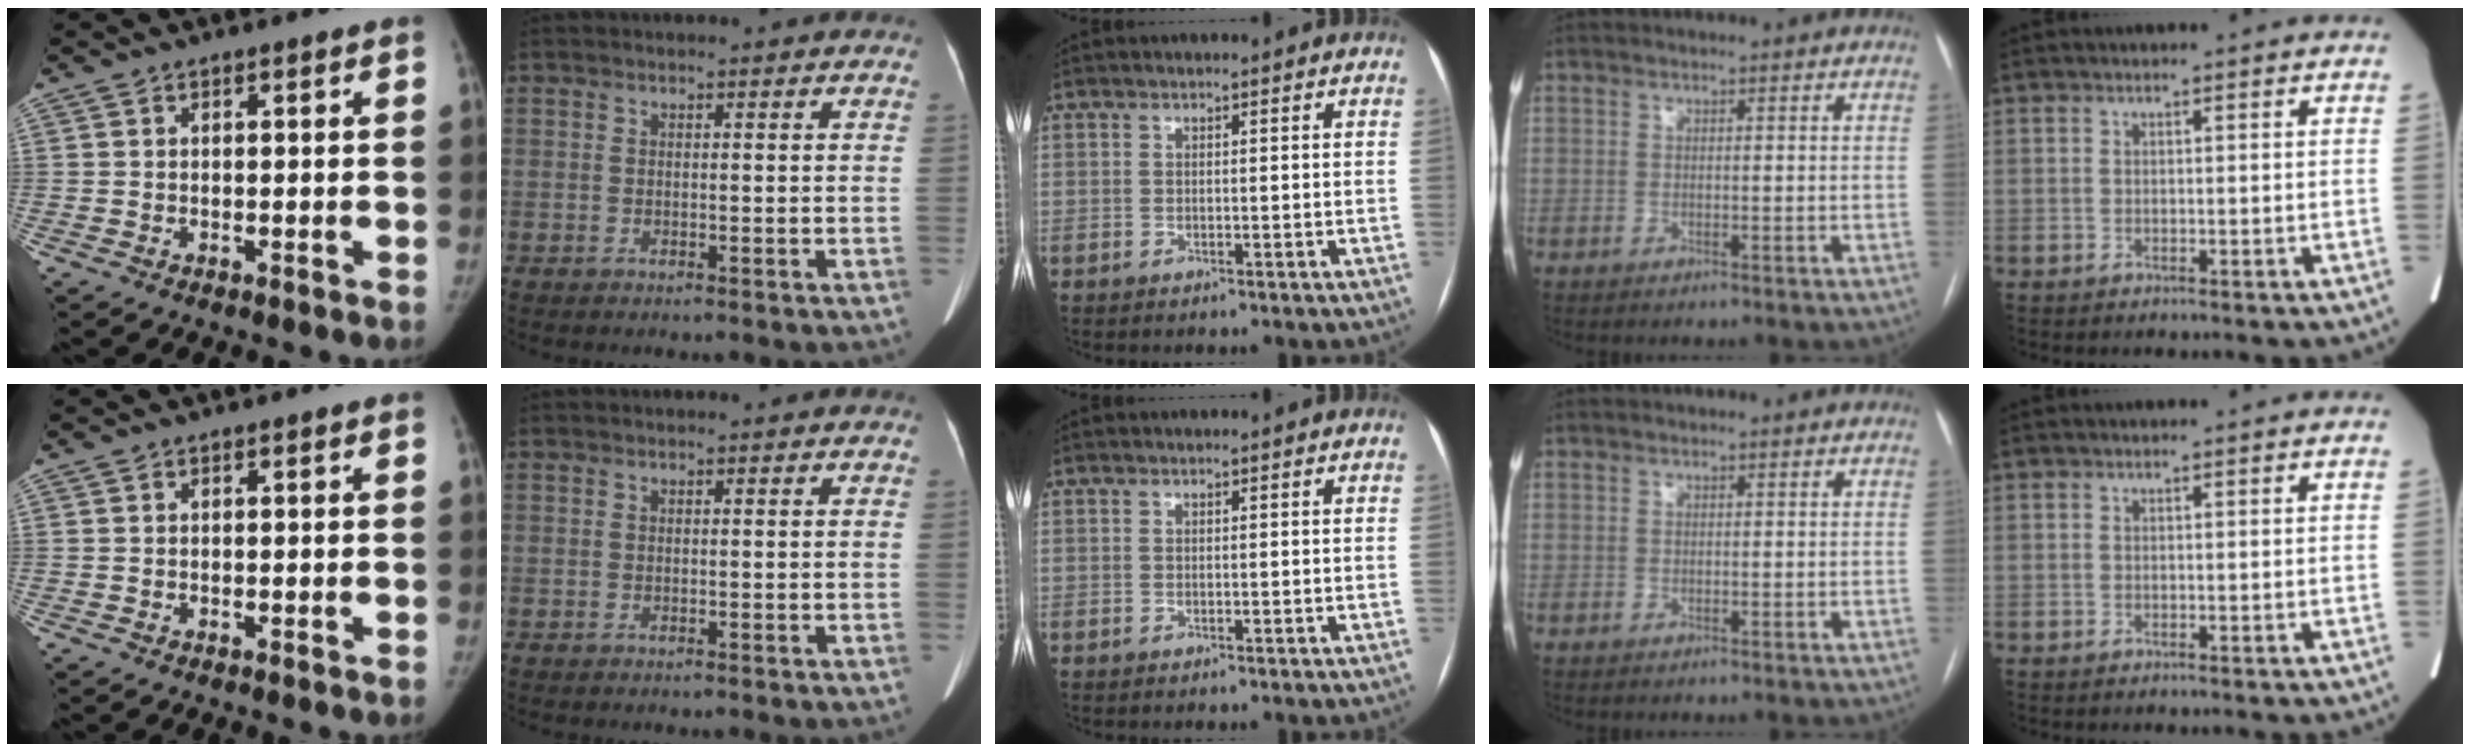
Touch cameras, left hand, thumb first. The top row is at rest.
{}